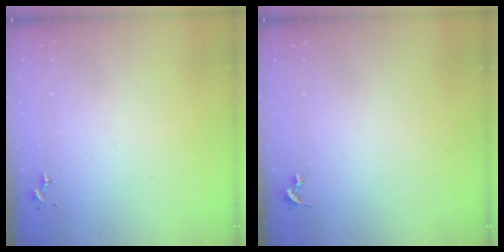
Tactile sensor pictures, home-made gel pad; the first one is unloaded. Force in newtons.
{"total": 0.0}